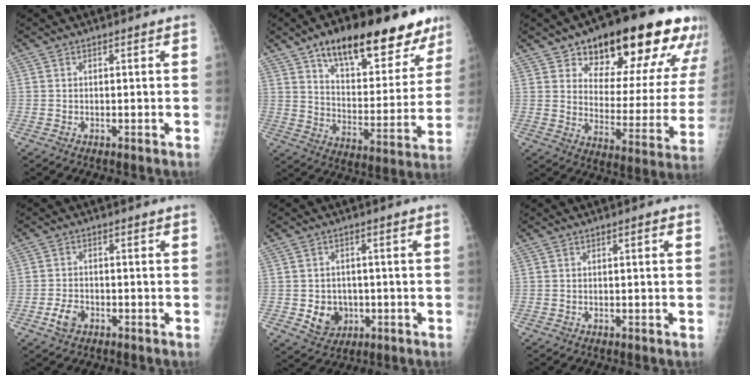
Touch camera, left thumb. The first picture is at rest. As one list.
[{"total": 24.8, "force": [15.8, 9.9, 16.4], "torque": [-0.195, -0.045, 0.239]}, {"total": 24.2, "force": [15.1, 10.4, 15.8], "torque": [-0.174, -0.056, 0.215]}, {"total": 3.7, "force": [-1.8, 2.4, 2.2], "torque": [-0.039, 0.011, -0.032]}, {"total": 6.3, "force": [-1.3, 5.4, 2.9], "torque": [-0.017, 0.006, -0.011]}, {"total": 1.2, "force": [0.4, 0.2, 1.2], "torque": [-0.022, 0.002, 0.004]}]